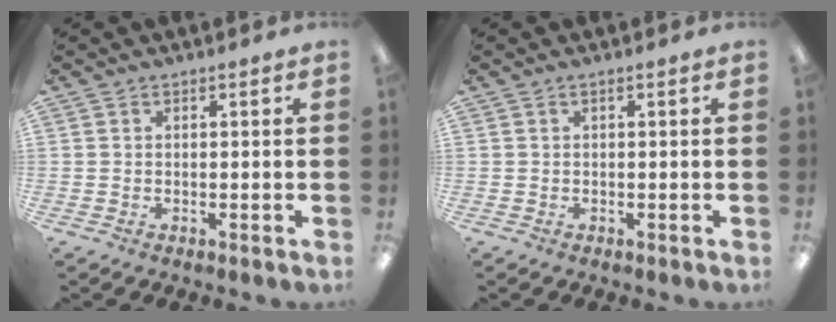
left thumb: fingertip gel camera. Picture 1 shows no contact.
{"total": 0.0}